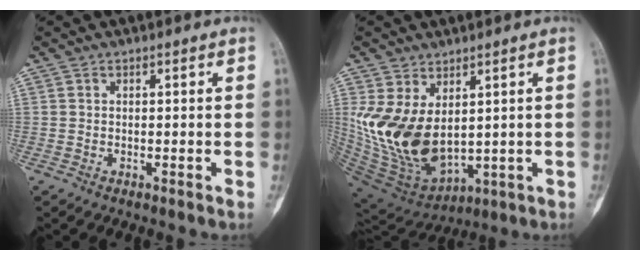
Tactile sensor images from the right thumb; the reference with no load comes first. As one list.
[{"total": 15.5, "force": [2.7, 9.5, 12.0], "torque": [-0.226, -0.027, 0.084]}]